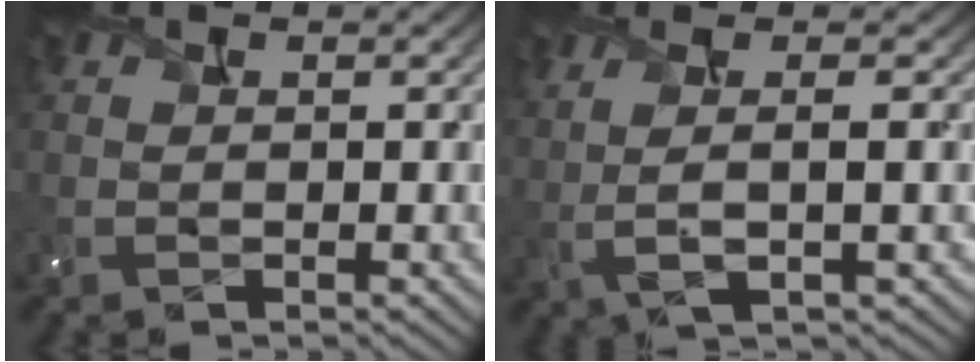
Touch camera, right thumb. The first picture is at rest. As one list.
[{"total": 4.7, "force": [0.7, 0.7, 4.6], "torque": [-0.094, 0.008, 0.013]}]